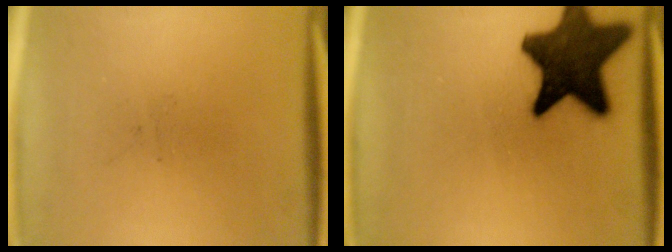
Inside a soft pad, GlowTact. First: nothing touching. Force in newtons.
{"total": 15.6}